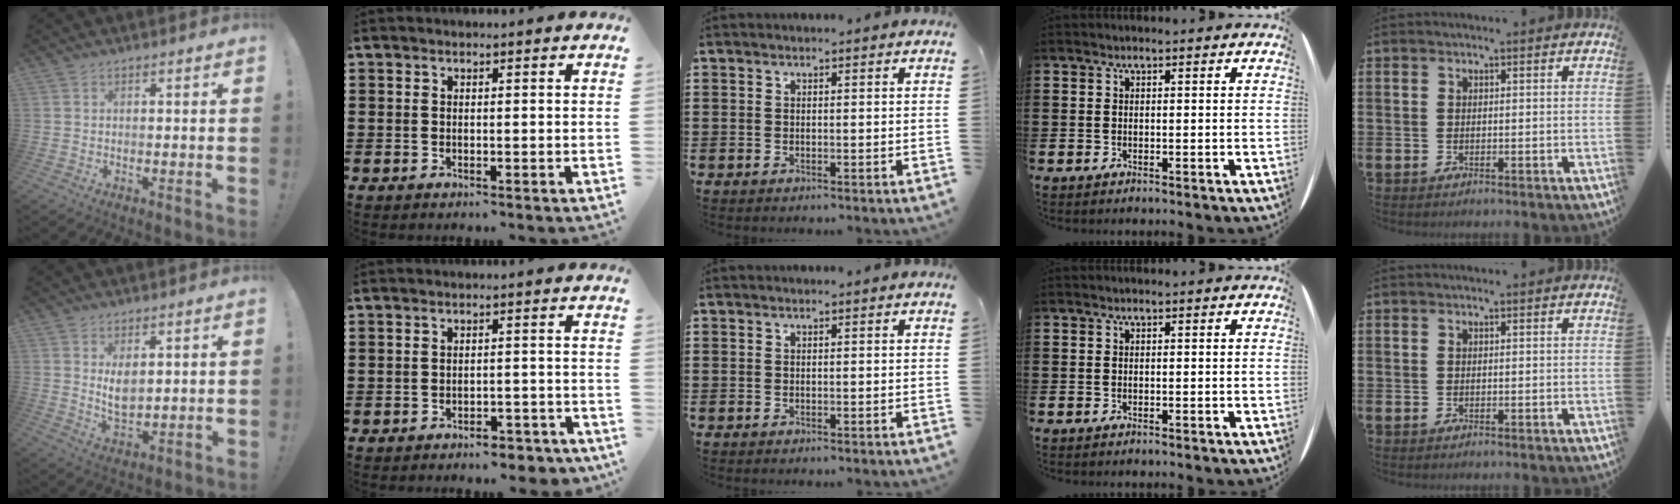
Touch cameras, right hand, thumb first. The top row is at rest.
{"thumb": {"total": 6.0, "force": [2.3, 3.3, 4.5], "torque": [-0.067, -0.019, 0.040]}, "index": {"total": 3.3, "force": [-3.1, 0.4, 0.9], "torque": [-0.019, 0.002, -0.062]}}